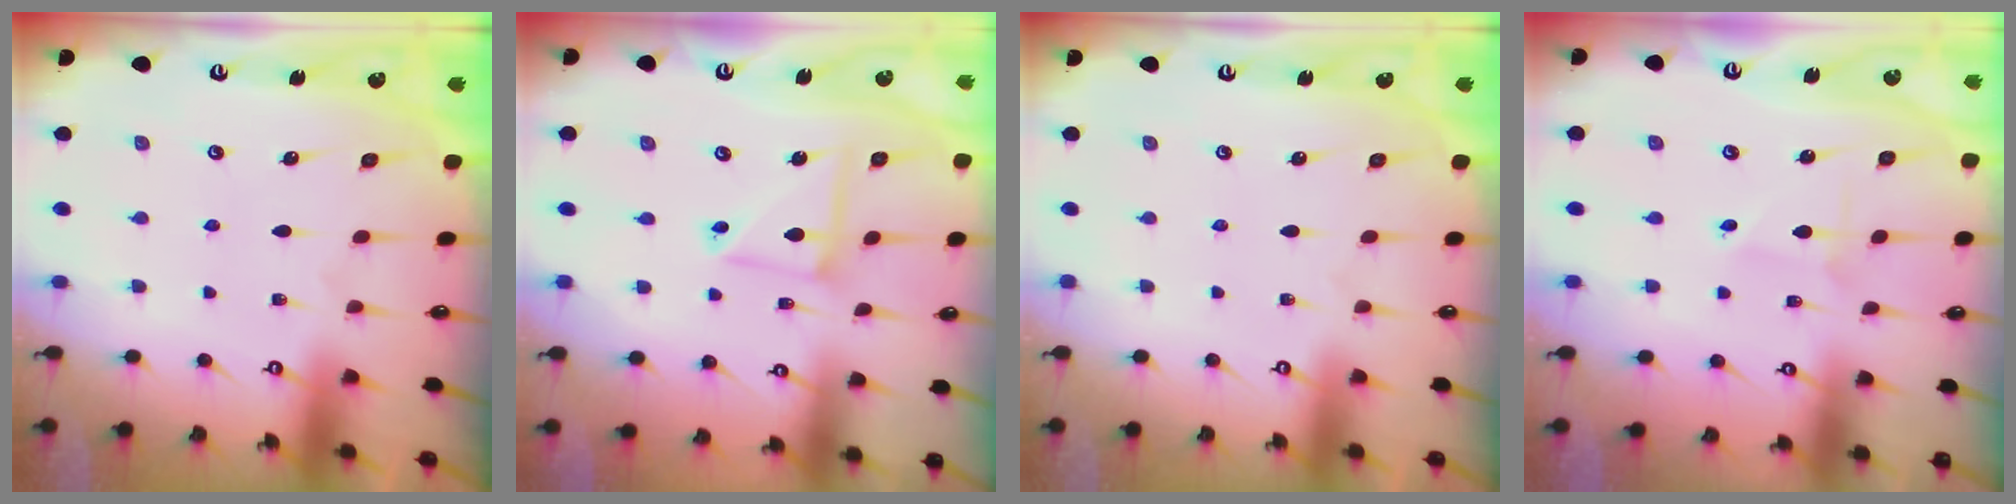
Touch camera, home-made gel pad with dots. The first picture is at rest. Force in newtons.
{"total": 7.9, "press": 7.9, "slide": 0.7}
{"total": 0.0}
{"total": 1.5, "press": 1.5, "slide": 0.2}